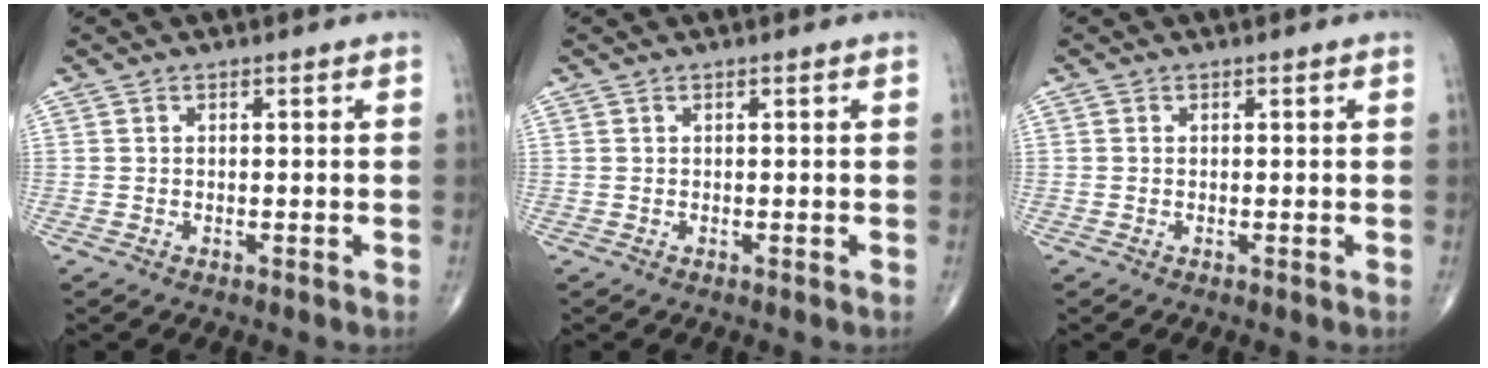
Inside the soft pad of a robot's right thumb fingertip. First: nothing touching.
{"total": 0.0}
{"total": 0.0}